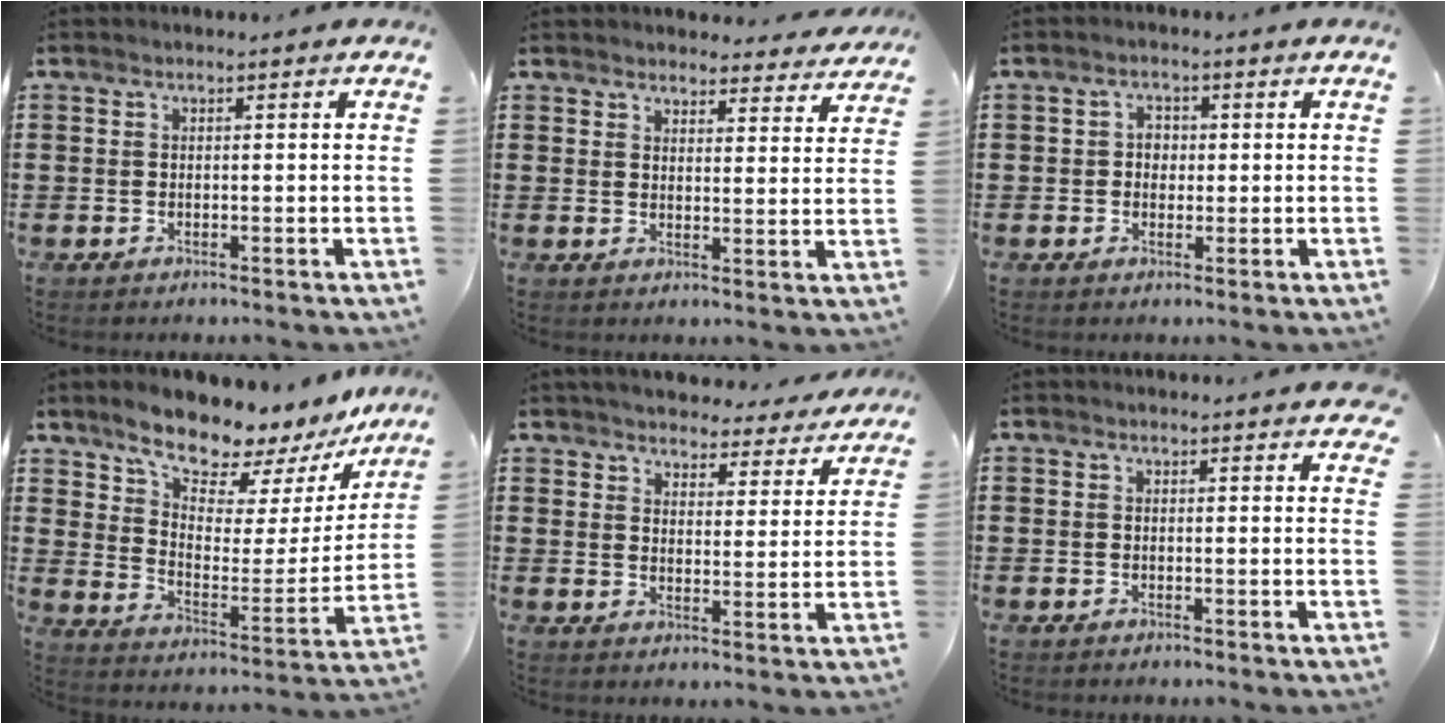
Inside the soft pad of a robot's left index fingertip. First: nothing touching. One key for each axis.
{"total": 4.1, "fx": 4.0, "fy": 0.7, "fz": 0.3, "tx": -0.011, "ty": -0.017, "tz": 0.073}
{"total": 2.2, "fx": 0.0, "fy": 1.8, "fz": 1.2, "tx": -0.022, "ty": 0.004, "tz": -0.004}
{"total": 9.7, "fx": 8.8, "fy": 2.6, "fz": 2.9, "tx": -0.073, "ty": -0.075, "tz": 0.150}
{"total": 4.4, "fx": 4.3, "fy": 0.6, "fz": 0.2, "tx": -0.021, "ty": -0.033, "tz": 0.071}
{"total": 1.1, "fx": 0.9, "fy": 0.2, "fz": 0.7, "tx": -0.007, "ty": -0.001, "tz": 0.014}